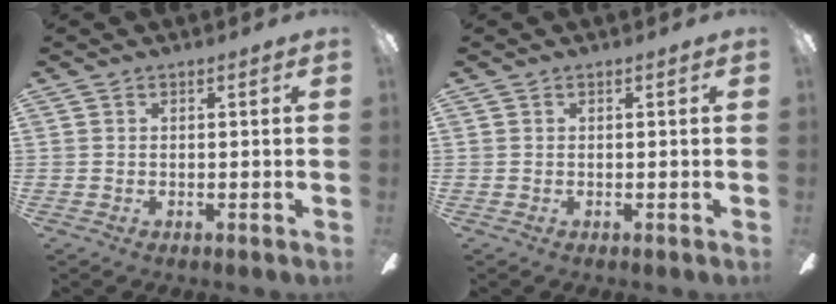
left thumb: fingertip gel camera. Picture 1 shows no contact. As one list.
[{"total": 0.0}]